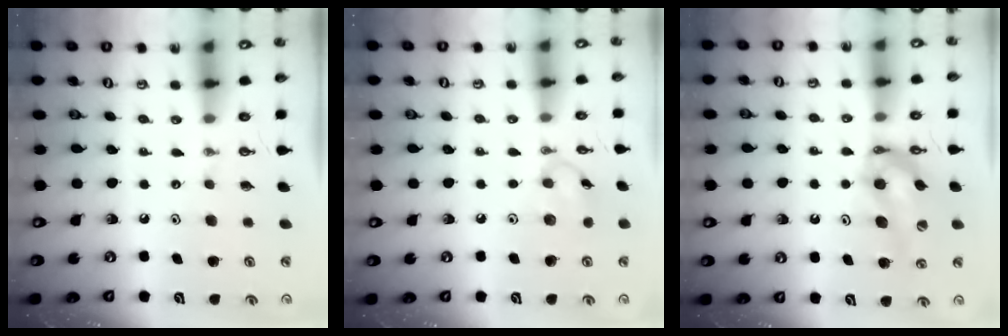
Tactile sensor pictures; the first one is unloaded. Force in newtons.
{"total": 7.1, "press": 7.1, "slide": 0.5}
{"total": 11.7, "press": 11.7, "slide": 1.2}